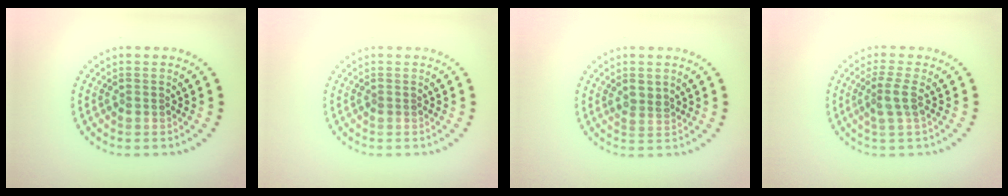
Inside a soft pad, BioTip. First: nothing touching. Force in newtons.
{"total": 0.0}
{"total": 1.7, "press": 1.3, "slide": 1.1}
{"total": 1.9, "press": 1.4, "slide": 1.3}